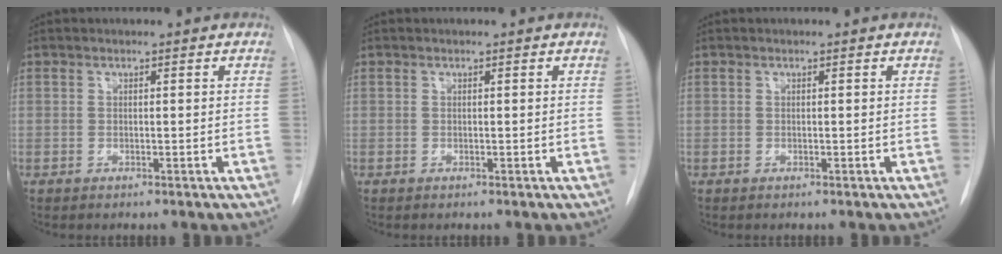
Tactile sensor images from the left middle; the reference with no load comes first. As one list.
[{"total": 0.0}, {"total": 0.0}]